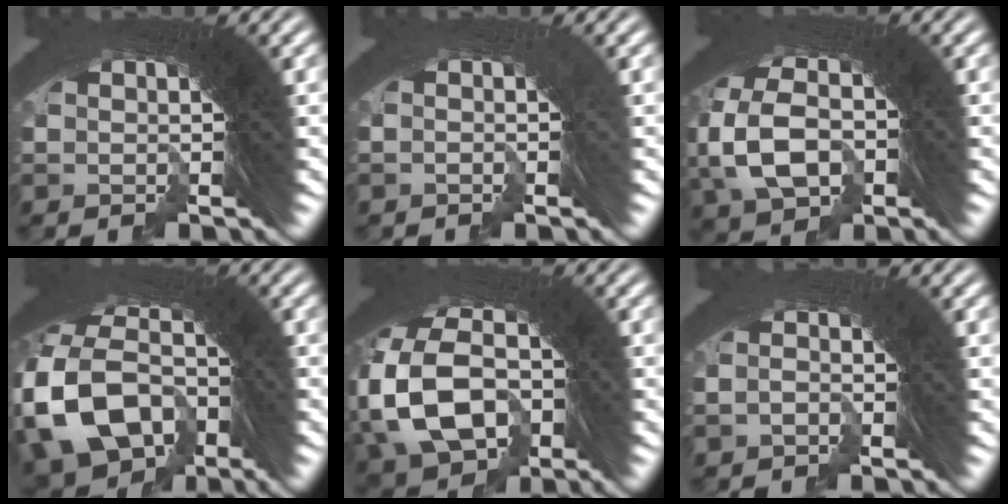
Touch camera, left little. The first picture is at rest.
{"total": 2.9, "force": [-1.5, -1.1, -2.2], "torque": [0.031, -0.010, -0.018]}
{"total": 6.6, "force": [-3.0, 5.5, 2.3], "torque": [-0.050, -0.024, -0.043]}
{"total": 13.2, "force": [-4.3, 10.6, 6.5], "torque": [-0.146, -0.050, -0.069]}
{"total": 11.2, "force": [-3.2, 9.2, 5.5], "torque": [-0.115, -0.033, -0.052]}
{"total": 3.1, "force": [-2.5, 0.0, -1.9], "torque": [0.040, -0.008, -0.041]}